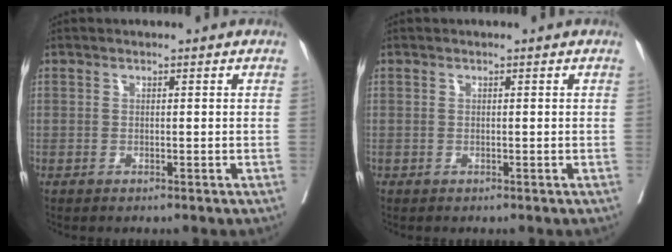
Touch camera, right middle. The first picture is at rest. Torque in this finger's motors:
{"motor_torque": [-0.01, 0.00, 0.00, -0.03]}